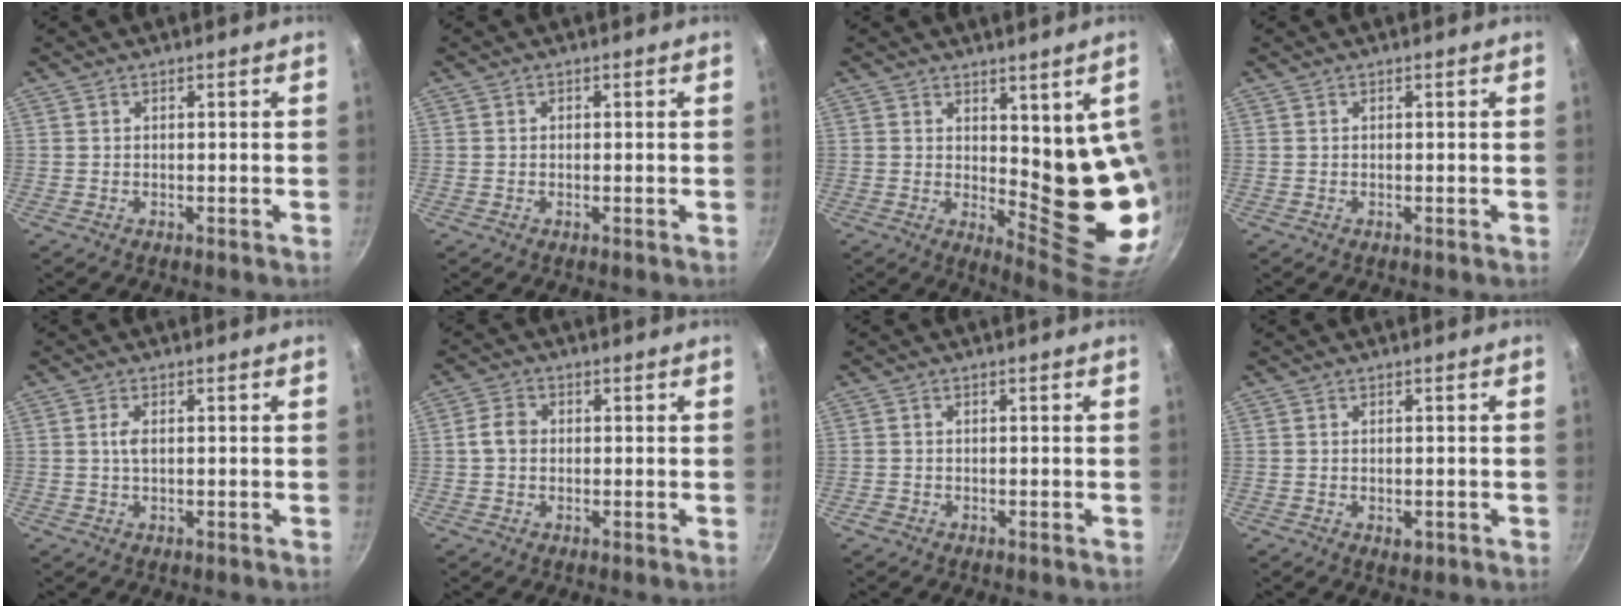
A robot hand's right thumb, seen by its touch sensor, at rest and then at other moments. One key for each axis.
{"total": 0.5, "fx": 0.0, "fy": 0.5, "fz": 0.1, "tx": 0.002, "ty": 0.002, "tz": -0.002}
{"total": 12.1, "fx": 2.1, "fy": 4.8, "fz": 10.9, "tx": -0.113, "ty": -0.049, "tz": 0.039}
{"total": 0.0}
{"total": 2.0, "fx": 0.2, "fy": 1.0, "fz": 1.7, "tx": -0.034, "ty": 0.001, "tz": 0.004}
{"total": 3.7, "fx": 0.0, "fy": 3.0, "fz": 2.2, "tx": -0.034, "ty": 0.011, "tz": -0.008}
{"total": 1.2, "fx": -0.7, "fy": 0.9, "fz": 0.3, "tx": -0.006, "ty": 0.003, "tz": -0.012}
{"total": 2.1, "fx": -0.6, "fy": 1.3, "fz": 1.5, "tx": -0.021, "ty": -0.003, "tz": -0.008}